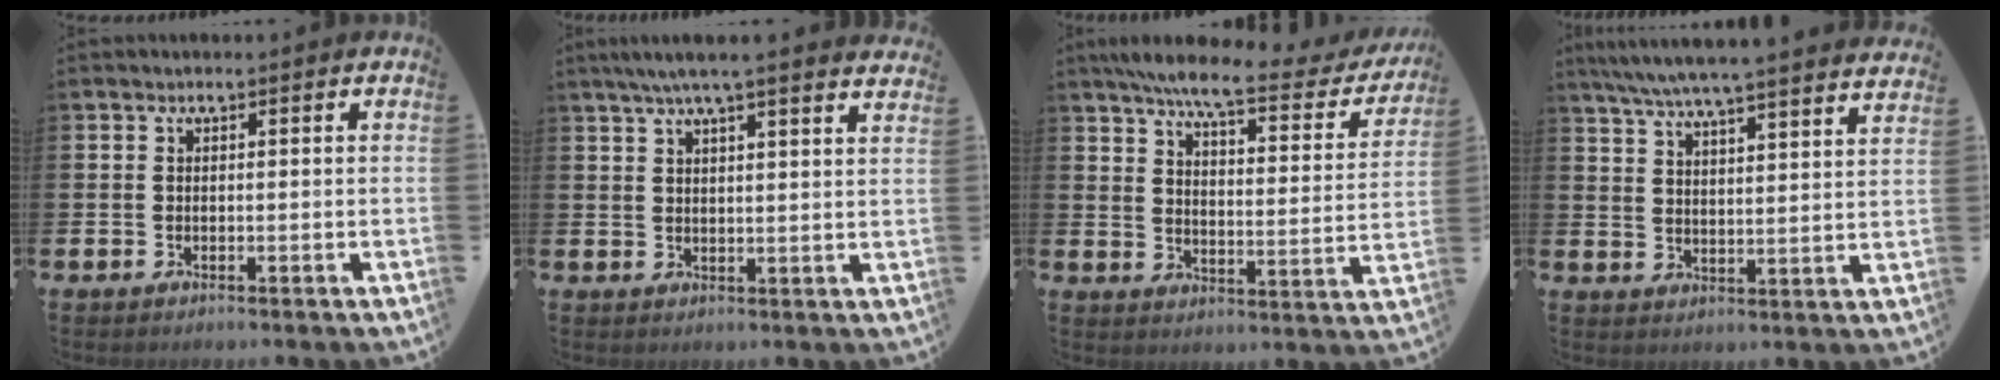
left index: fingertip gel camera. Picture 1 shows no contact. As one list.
[{"total": 5.2, "force": [4.7, -0.2, 2.2], "torque": [-0.053, -0.010, 0.084]}, {"total": 8.1, "force": [6.8, 1.2, 4.2], "torque": [-0.089, -0.043, 0.108]}, {"total": 6.9, "force": [6.6, 0.0, 2.0], "torque": [-0.067, -0.041, 0.117]}]